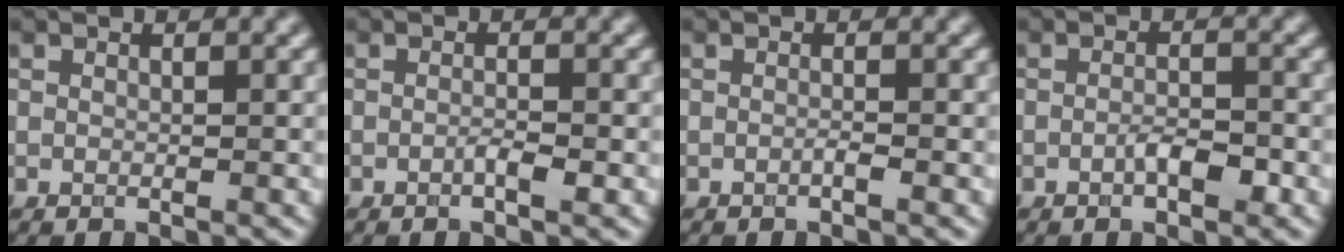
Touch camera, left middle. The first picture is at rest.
{"total": 1.4, "force": [-0.5, 0.2, 1.3], "torque": [-0.023, -0.002, -0.011]}
{"total": 0.7, "force": [-0.4, 0.1, 0.6], "torque": [-0.010, 0.000, -0.008]}
{"total": 2.3, "force": [-0.9, 0.8, 2.0], "torque": [-0.037, -0.002, -0.017]}